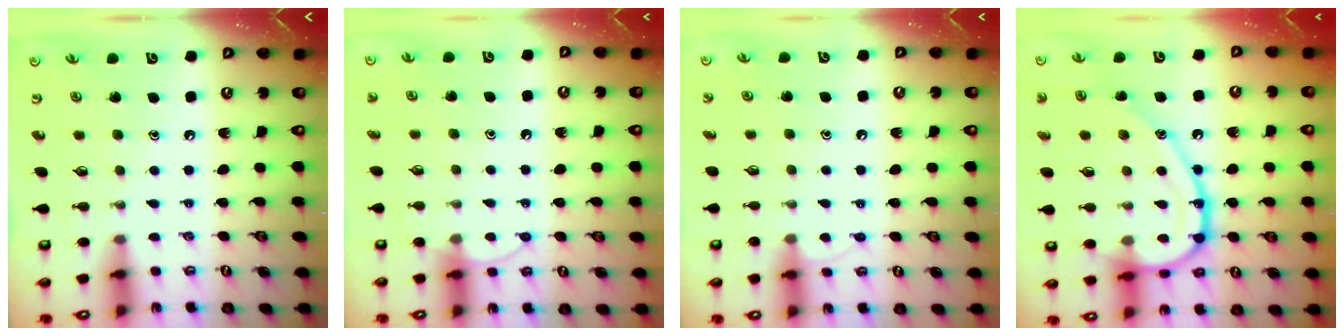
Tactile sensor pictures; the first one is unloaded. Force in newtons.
{"total": 6.2, "press": 6.2, "slide": 0.6}
{"total": 4.3, "press": 4.2, "slide": 0.5}
{"total": 18.1, "press": 18.0, "slide": 1.7}